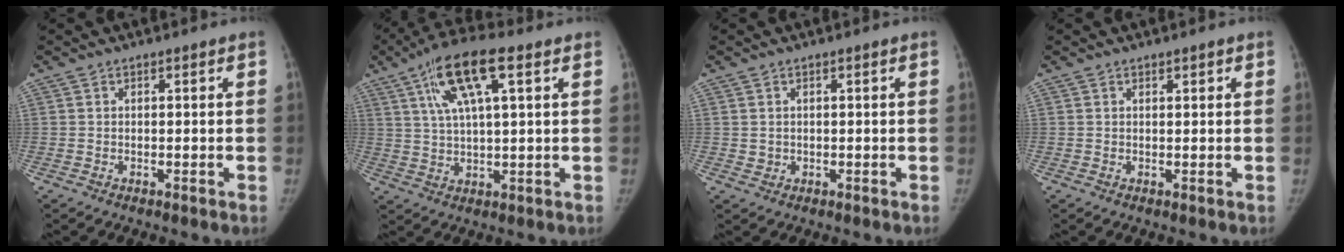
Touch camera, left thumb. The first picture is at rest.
{"total": 13.3, "force": [5.8, 4.0, 11.3], "torque": [-0.208, 0.003, 0.100]}
{"total": 1.1, "force": [0.2, 1.1, 0.2], "torque": [0.002, -0.001, 0.006]}
{"total": 0.9, "force": [0.6, 0.4, 0.5], "torque": [-0.001, -0.003, 0.009]}